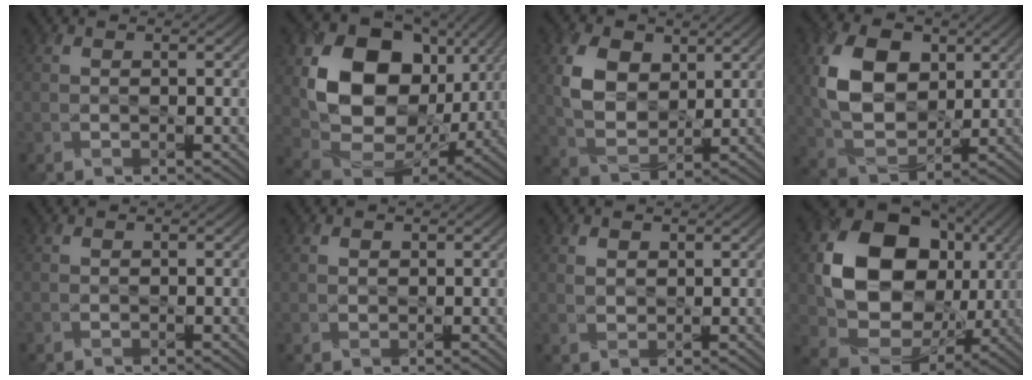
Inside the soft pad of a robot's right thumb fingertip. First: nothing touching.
{"total": 16.7, "force": [3.5, 12.5, 10.5], "torque": [-0.221, -0.011, 0.075]}
{"total": 8.2, "force": [2.5, 5.5, 5.6], "torque": [-0.131, -0.001, 0.050]}
{"total": 11.2, "force": [2.5, 7.6, 7.8], "torque": [-0.181, 0.002, 0.046]}
{"total": 0.0}
{"total": 0.7, "force": [0.5, 0.4, 0.2], "torque": [-0.009, -0.002, 0.012]}
{"total": 1.5, "force": [0.9, 0.9, 0.7], "torque": [-0.020, -0.002, 0.021]}
{"total": 15.5, "force": [2.2, 12.2, 9.3], "torque": [-0.181, -0.019, 0.046]}